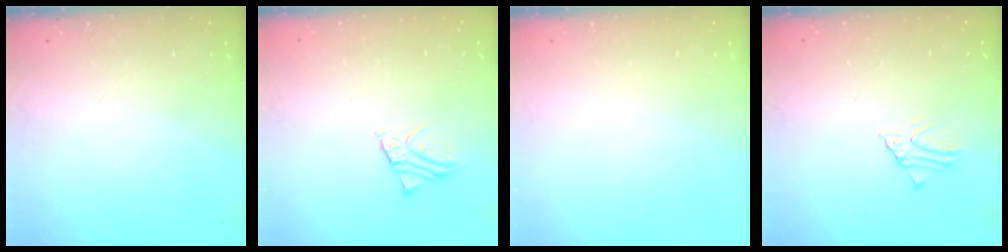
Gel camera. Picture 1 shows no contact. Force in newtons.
{"total": 2.2, "press": 2.2, "slide": 0.1}
{"total": 0.0}
{"total": 1.7, "press": 1.7, "slide": 0.1}